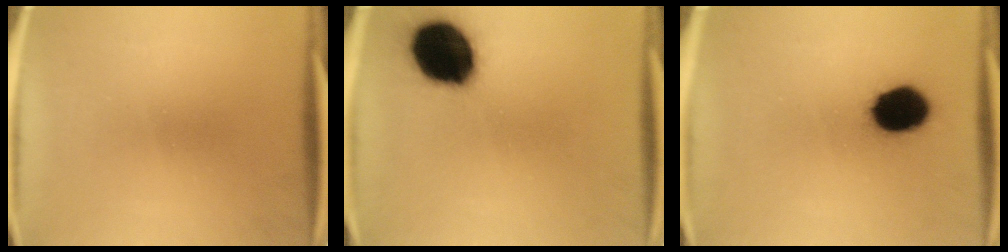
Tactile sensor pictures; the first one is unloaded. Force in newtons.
{"total": 20.1}
{"total": 13.3}